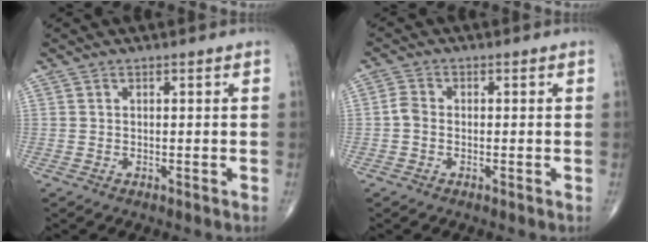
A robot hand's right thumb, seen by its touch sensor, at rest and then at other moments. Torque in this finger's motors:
{"motor_torque": [-0.10, 0.21, 0.37, -0.07, 0.04]}